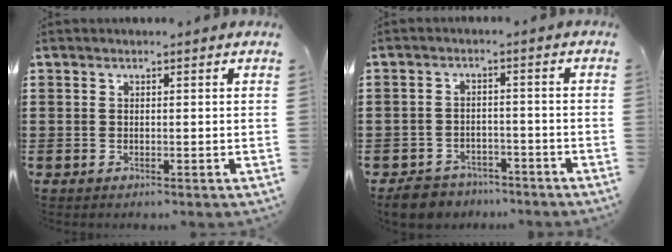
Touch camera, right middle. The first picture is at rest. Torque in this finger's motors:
{"motor_torque": [1.69, 0.45, 0.04, 0.01]}